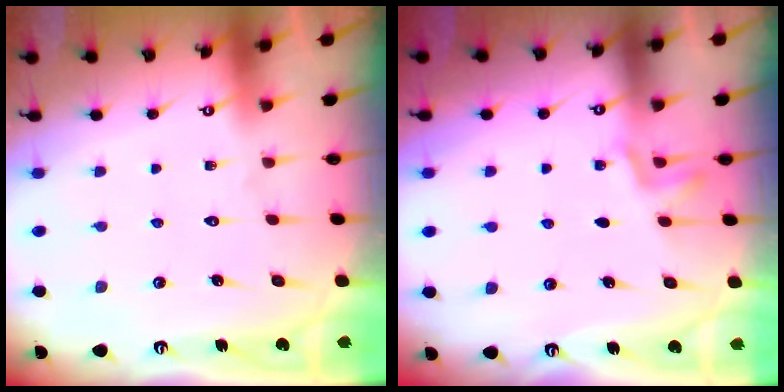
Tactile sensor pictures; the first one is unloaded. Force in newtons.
{"total": 1.9, "press": 1.2, "slide": 1.4}